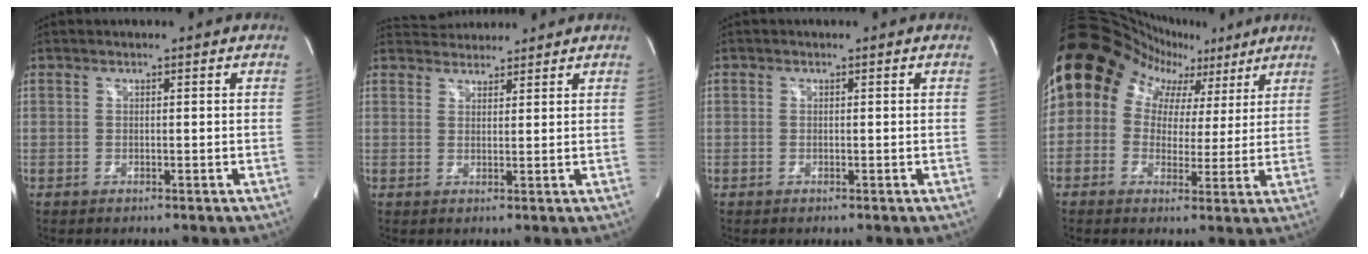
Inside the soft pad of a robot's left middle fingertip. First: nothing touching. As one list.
[{"total": 5.2, "force": [5.0, 1.2, 0.6], "torque": [-0.012, 0.029, 0.081]}, {"total": 0.0}, {"total": 15.8, "force": [7.2, 12.4, 6.6], "torque": [-0.127, 0.074, 0.108]}]